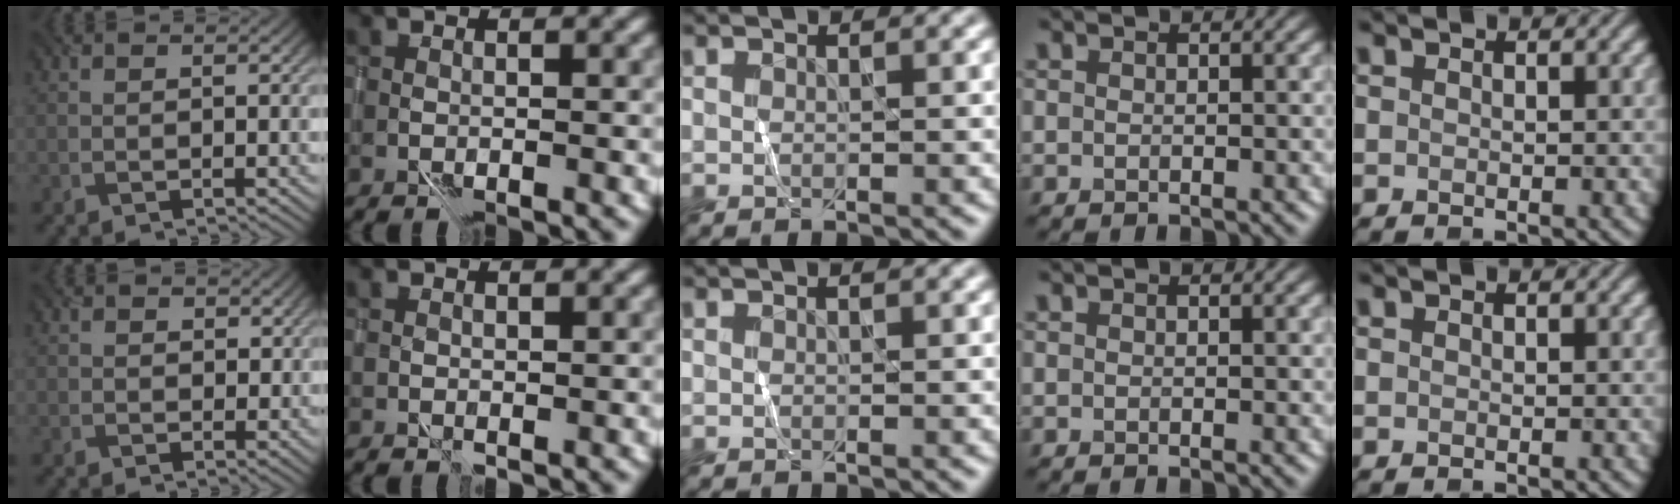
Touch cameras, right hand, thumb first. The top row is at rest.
{"thumb": {"total": 1.0, "force": [0.1, 0.5, -0.9], "torque": [0.014, -0.008, 0.004]}, "index": {"total": 1.3, "force": [1.2, 0.0, -0.3], "torque": [0.006, 0.004, 0.025]}}